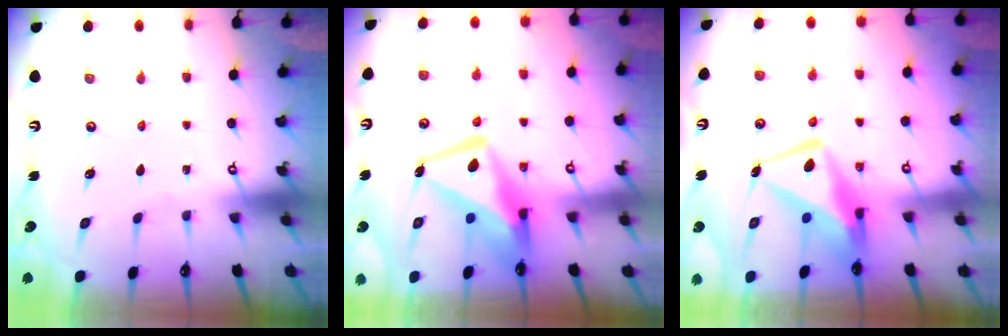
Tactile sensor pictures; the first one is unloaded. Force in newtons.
{"total": 12.7, "press": 12.7, "slide": 1.4}
{"total": 11.6, "press": 11.5, "slide": 1.6}